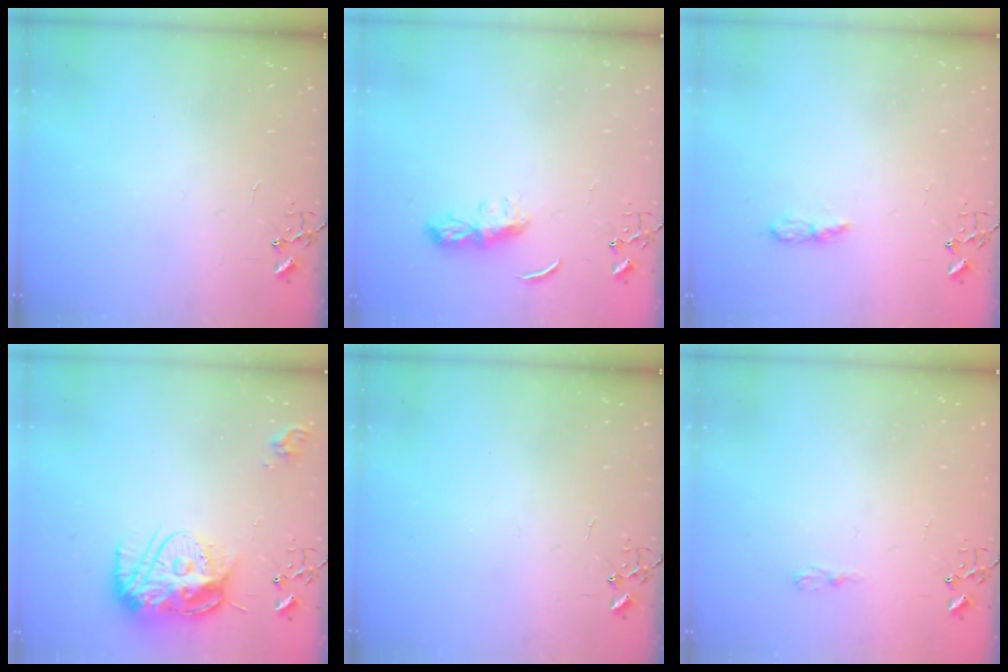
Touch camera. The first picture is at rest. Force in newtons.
{"total": 6.5, "press": 6.4, "slide": 0.6}
{"total": 6.1, "press": 6.1, "slide": 0.5}
{"total": 19.1, "press": 19.1, "slide": 1.5}
{"total": 0.0}
{"total": 6.5, "press": 6.5, "slide": 0.6}